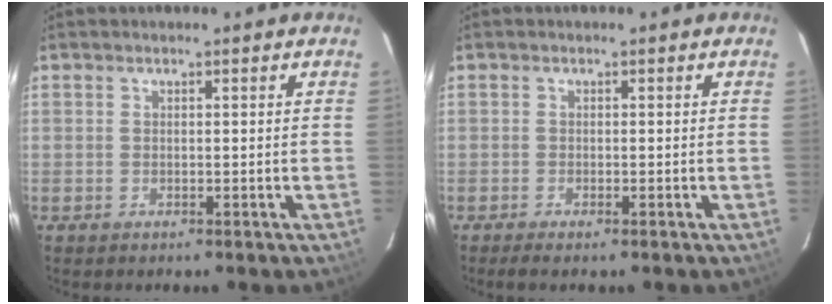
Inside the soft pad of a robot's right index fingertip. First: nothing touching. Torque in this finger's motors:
{"motor_torque": [0.10, 0.15, 0.13, 0.00]}